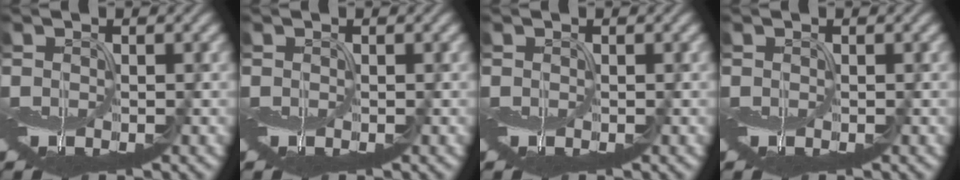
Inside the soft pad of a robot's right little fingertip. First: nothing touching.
{"total": 0.0}
{"total": 0.0}
{"total": 0.0}